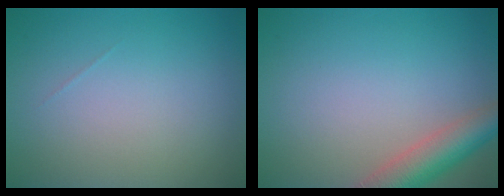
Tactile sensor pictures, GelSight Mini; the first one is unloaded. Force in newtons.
{"total": 4.8, "press": 4.8, "slide": 0.2}